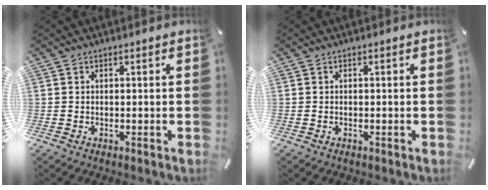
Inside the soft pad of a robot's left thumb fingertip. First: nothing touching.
{"total": 0.0}